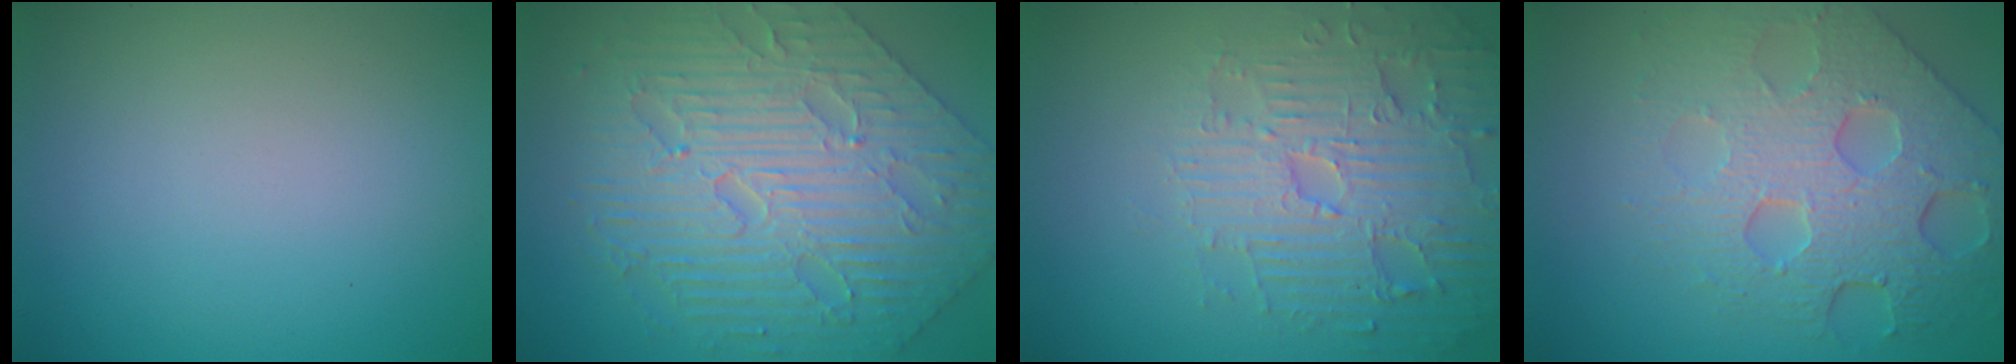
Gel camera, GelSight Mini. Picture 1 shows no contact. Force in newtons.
{"total": 8.3, "press": 6.7, "slide": 4.8}
{"total": 4.8, "press": 4.7, "slide": 0.6}
{"total": 8.1, "press": 5.6, "slide": 5.9}